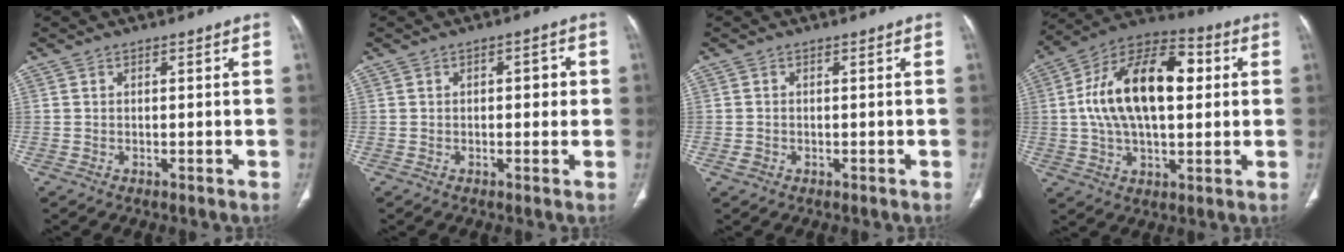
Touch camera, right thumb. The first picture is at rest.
{"total": 3.3, "force": [0.3, 1.8, 2.8], "torque": [-0.019, 0.003, -0.001]}
{"total": 1.3, "force": [-0.5, 1.0, 0.5], "torque": [-0.010, 0.006, -0.009]}
{"total": 21.4, "force": [2.9, 11.4, 17.8], "torque": [-0.295, 0.026, 0.041]}